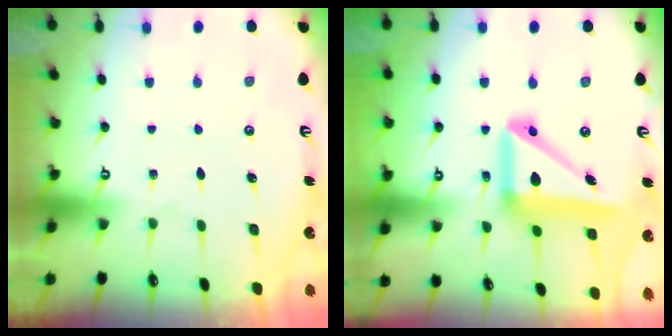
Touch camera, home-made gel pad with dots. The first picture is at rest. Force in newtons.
{"total": 17.2, "press": 17.0, "slide": 2.7}